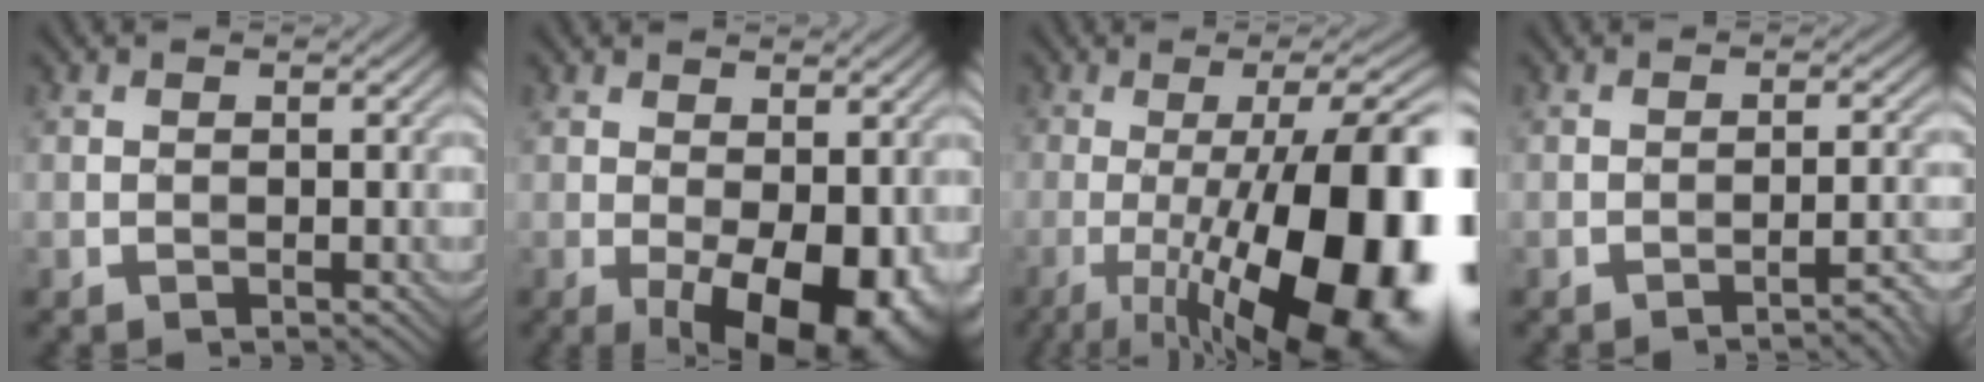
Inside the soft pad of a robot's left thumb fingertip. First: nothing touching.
{"total": 10.3, "force": [-2.8, 4.9, 8.7], "torque": [-0.122, -0.013, -0.030]}
{"total": 20.6, "force": [-5.6, 6.3, 18.7], "torque": [-0.235, 0.011, -0.084]}
{"total": 3.4, "force": [-2.3, 0.5, 2.5], "torque": [-0.028, 0.015, -0.041]}